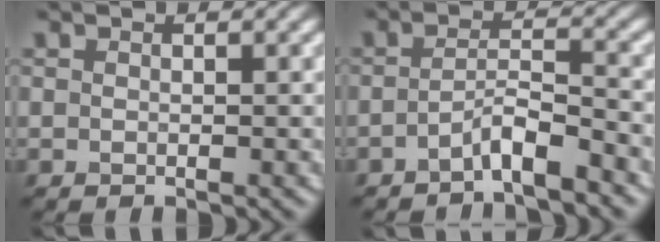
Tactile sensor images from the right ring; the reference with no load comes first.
{"total": 3.0, "force": [-2.1, 0.3, 2.1], "torque": [-0.037, 0.011, -0.045]}